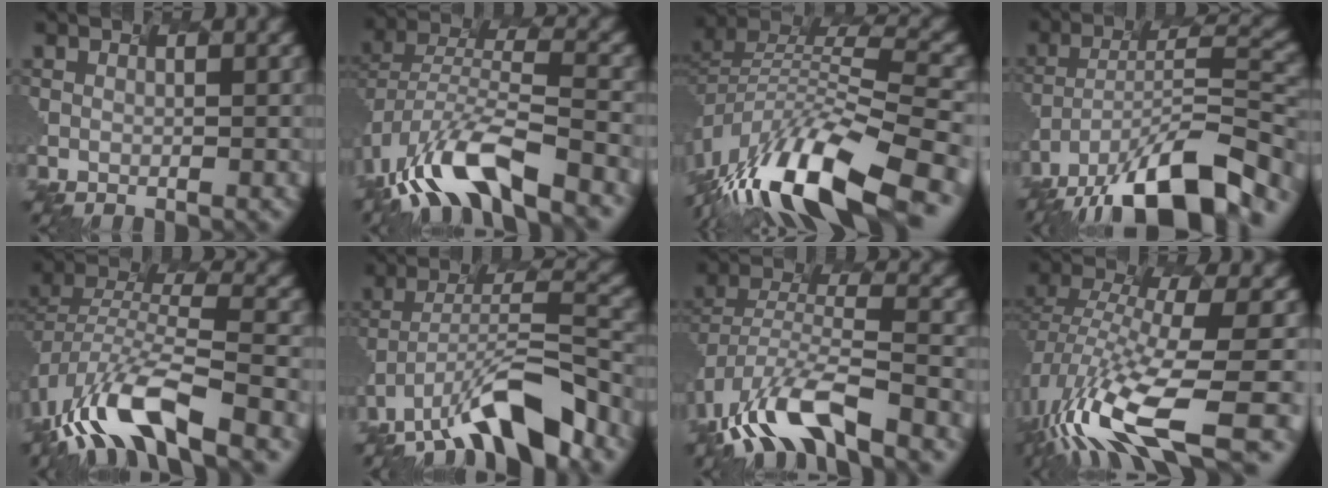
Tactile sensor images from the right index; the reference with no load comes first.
{"total": 9.5, "force": [-7.6, 2.2, 5.2], "torque": [-0.126, -0.005, -0.119]}
{"total": 13.9, "force": [-10.2, 3.9, 8.7], "torque": [-0.209, 0.007, -0.159]}
{"total": 13.7, "force": [-11.3, 3.3, 7.1], "torque": [-0.144, -0.003, -0.165]}
{"total": 9.8, "force": [-7.8, 2.2, 5.5], "torque": [-0.135, -0.003, -0.123]}
{"total": 9.5, "force": [-8.3, 1.0, 4.5], "torque": [-0.100, 0.004, -0.119]}
{"total": 9.2, "force": [-7.8, 1.8, 4.6], "torque": [-0.115, -0.007, -0.119]}
{"total": 11.5, "force": [-6.4, 2.8, 9.1], "torque": [-0.221, -0.020, -0.077]}